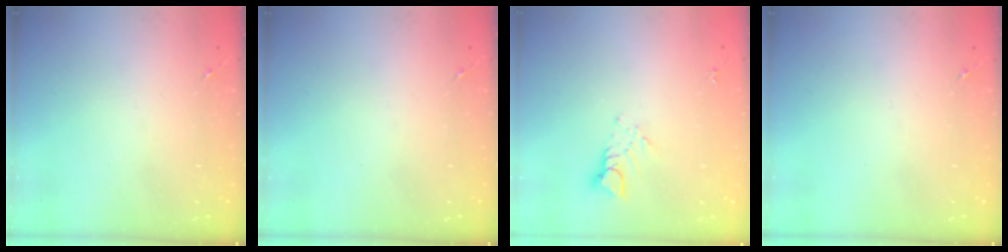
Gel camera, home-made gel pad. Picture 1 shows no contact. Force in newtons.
{"total": 0.0}
{"total": 5.1, "press": 5.0, "slide": 0.3}
{"total": 0.0}